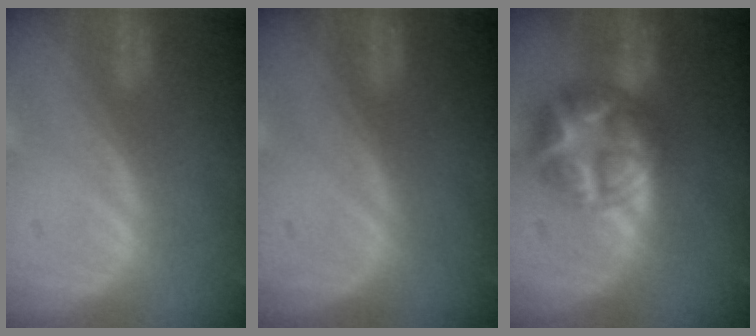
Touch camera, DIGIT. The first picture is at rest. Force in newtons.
{"total": 0.0}
{"total": 8.9, "press": 8.9, "slide": 0.5}